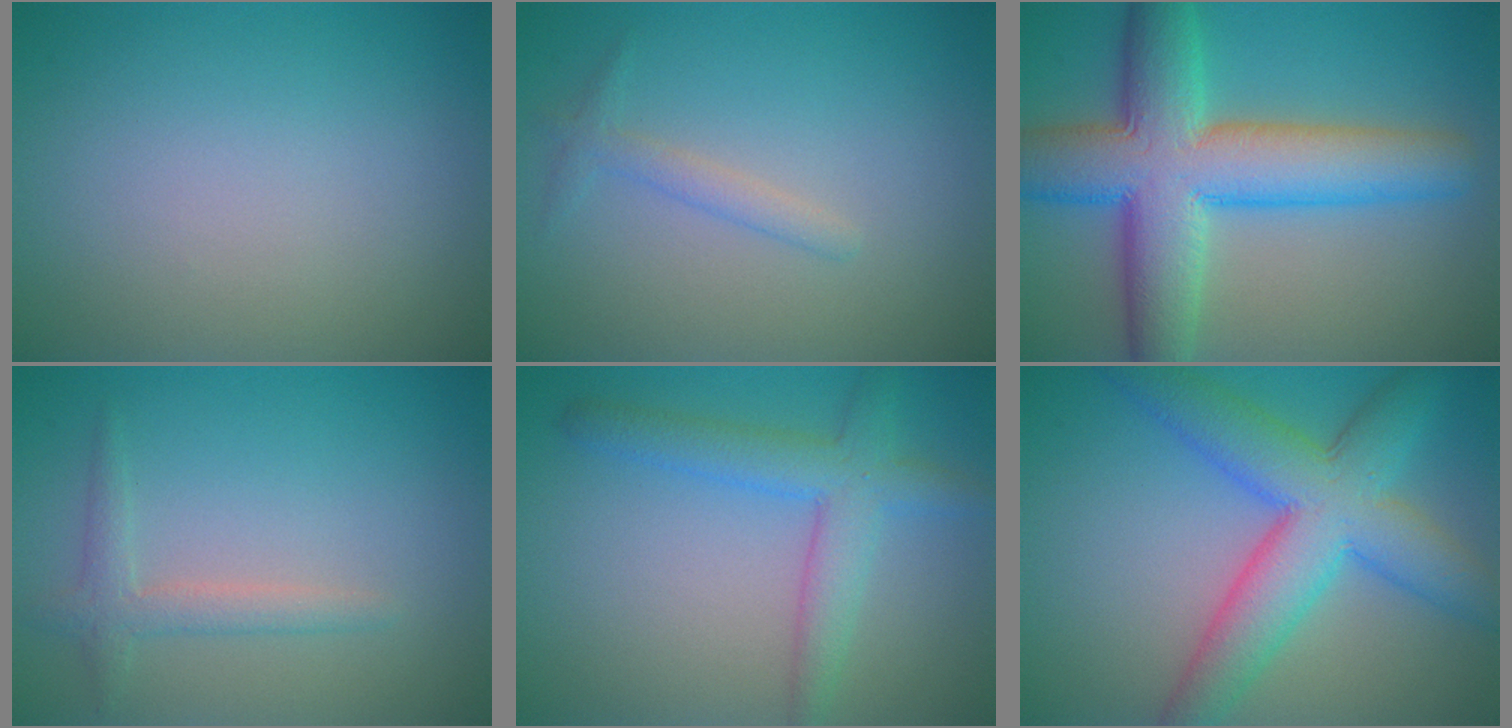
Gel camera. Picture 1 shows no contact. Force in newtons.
{"total": 1.4, "press": 1.4, "slide": 0.1}
{"total": 10.5, "press": 10.5, "slide": 0.3}
{"total": 2.0, "press": 2.0, "slide": 0.0}
{"total": 4.2, "press": 4.2, "slide": 0.2}
{"total": 8.4, "press": 8.4, "slide": 0.3}